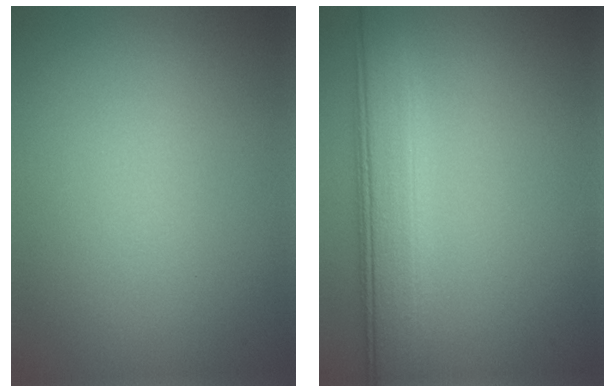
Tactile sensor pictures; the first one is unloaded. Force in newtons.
{"total": 6.3, "press": 6.3, "slide": 0.4}